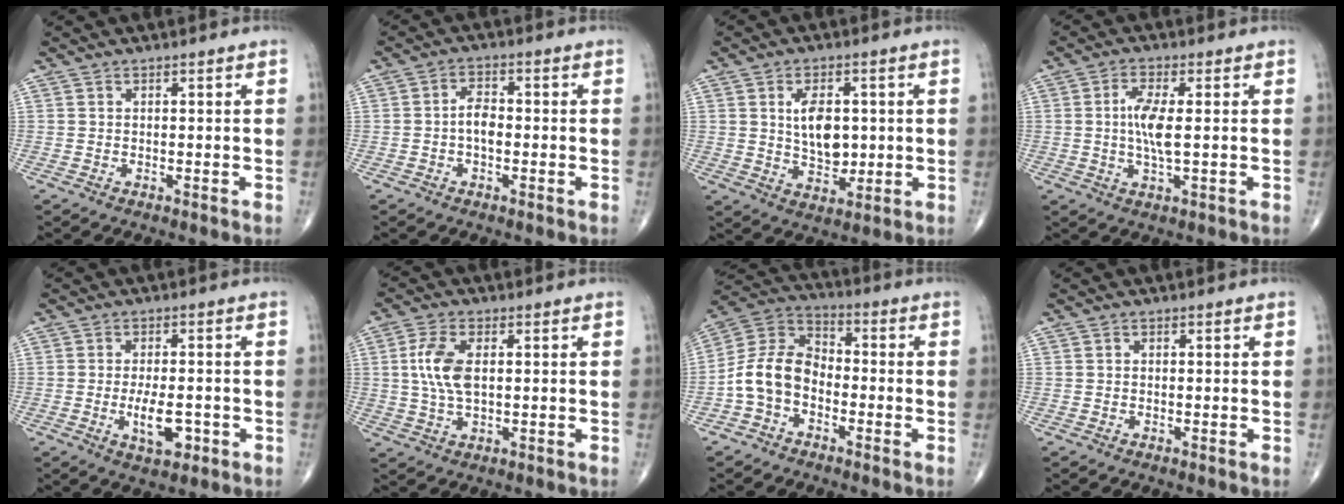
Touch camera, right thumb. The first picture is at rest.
{"total": 4.0, "force": [-0.7, 2.2, 3.2], "torque": [-0.051, 0.013, -0.018]}
{"total": 9.5, "force": [1.7, 6.0, 7.2], "torque": [-0.089, -0.016, 0.041]}
{"total": 6.4, "force": [0.3, 1.7, 6.1], "torque": [-0.135, -0.005, 0.002]}
{"total": 6.6, "force": [-1.9, 2.9, 5.6], "torque": [-0.088, -0.001, -0.026]}
{"total": 7.7, "force": [1.0, 3.9, 6.6], "torque": [-0.149, 0.002, 0.019]}
{"total": 10.6, "force": [-3.4, 7.5, 6.6], "torque": [-0.114, 0.046, -0.079]}
{"total": 0.0}